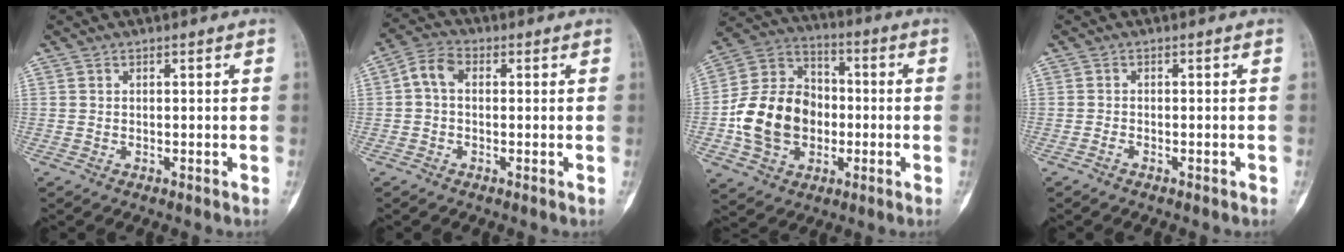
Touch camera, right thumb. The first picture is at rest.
{"total": 4.8, "force": [0.3, 3.3, 3.4], "torque": [-0.062, 0.014, -0.005]}
{"total": 17.2, "force": [-2.7, 13.5, 10.3], "torque": [-0.160, 0.035, -0.047]}
{"total": 0.9, "force": [-0.7, 0.3, 0.4], "torque": [-0.011, 0.004, -0.012]}